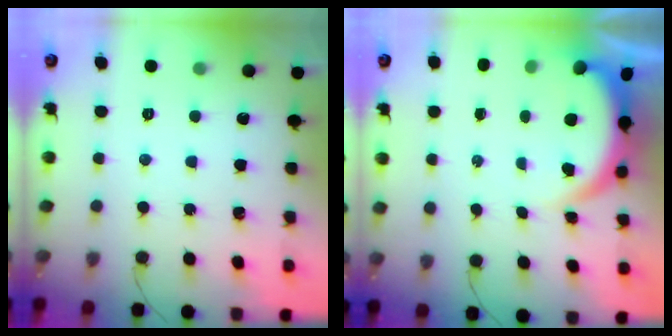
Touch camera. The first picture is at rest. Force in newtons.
{"total": 4.9, "press": 4.7, "slide": 1.1}